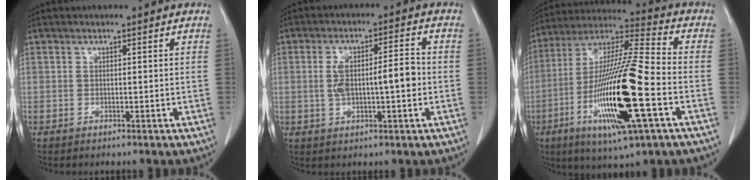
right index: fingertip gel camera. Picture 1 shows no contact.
{"total": 7.5, "force": [-0.5, 1.8, 7.2], "torque": [-0.137, 0.019, -0.004]}
{"total": 22.0, "force": [-6.5, 1.8, 20.9], "torque": [-0.419, -0.026, -0.118]}